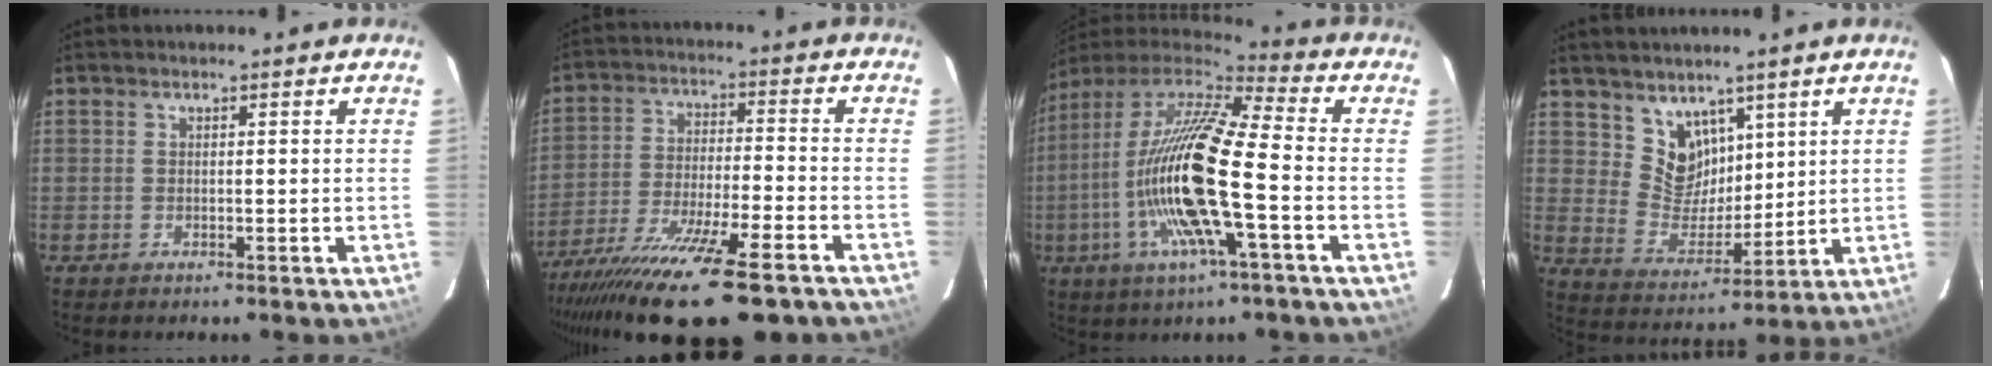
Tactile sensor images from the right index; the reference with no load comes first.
{"total": 22.2, "force": [-17.1, 3.9, 13.6], "torque": [-0.264, -0.065, -0.280]}
{"total": 20.5, "force": [-4.4, 3.1, 19.8], "torque": [-0.368, -0.021, -0.093]}
{"total": 8.4, "force": [5.5, 6.0, 2.1], "torque": [-0.033, 0.000, 0.119]}